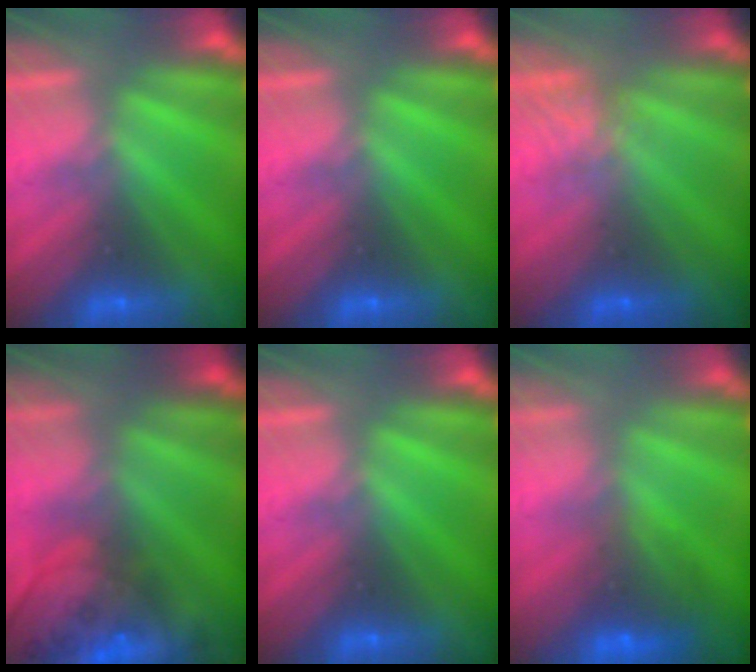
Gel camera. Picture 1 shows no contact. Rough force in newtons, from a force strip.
{"total": 0.0}
{"total": 1.7}
{"total": 5.6}
{"total": 0.0}
{"total": 8.9}